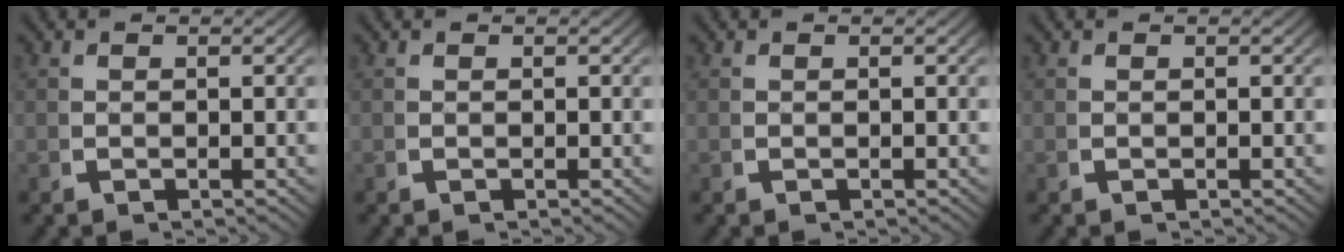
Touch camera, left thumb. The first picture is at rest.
{"total": 0.0}
{"total": 0.0}
{"total": 0.0}